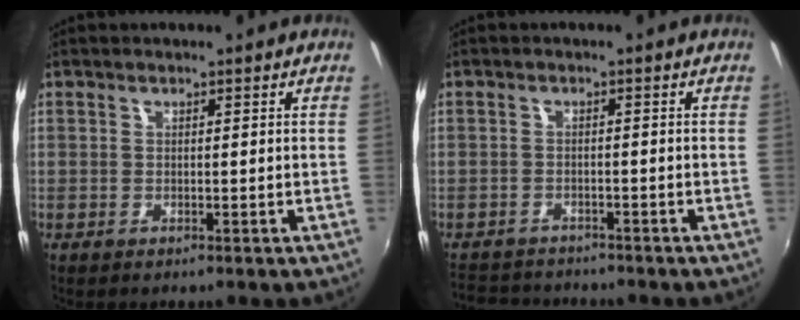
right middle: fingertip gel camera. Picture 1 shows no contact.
{"total": 6.8, "force": [-6.3, 2.4, 1.3], "torque": [-0.048, 0.002, -0.102]}